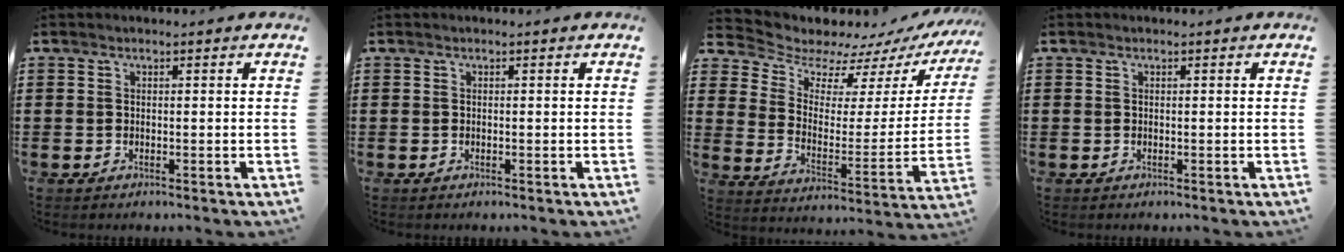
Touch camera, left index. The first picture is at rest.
{"total": 0.0}
{"total": 7.3, "force": [6.7, 2.9, 1.1], "torque": [-0.050, -0.055, 0.114]}
{"total": 0.0}